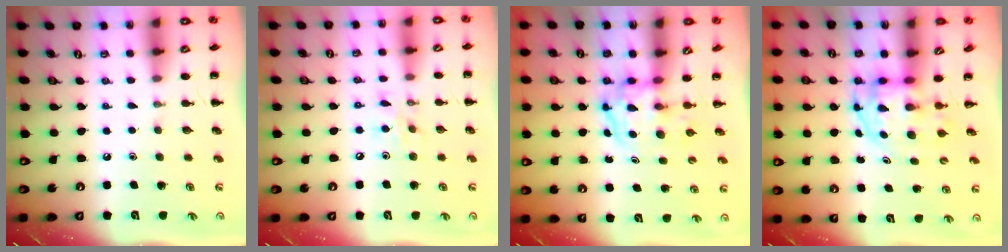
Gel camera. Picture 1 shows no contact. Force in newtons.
{"total": 6.3, "press": 6.3, "slide": 0.6}
{"total": 3.6, "press": 3.5, "slide": 0.5}
{"total": 3.8, "press": 3.7, "slide": 0.7}